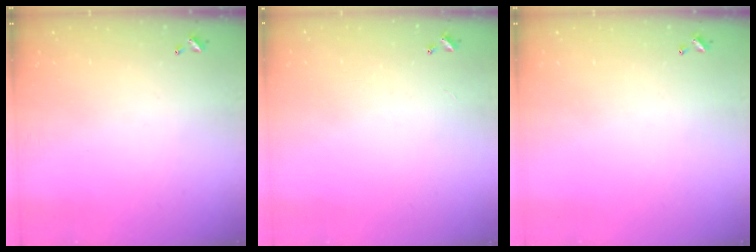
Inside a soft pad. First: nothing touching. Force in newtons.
{"total": 2.4, "press": 2.4, "slide": 0.3}
{"total": 0.0}